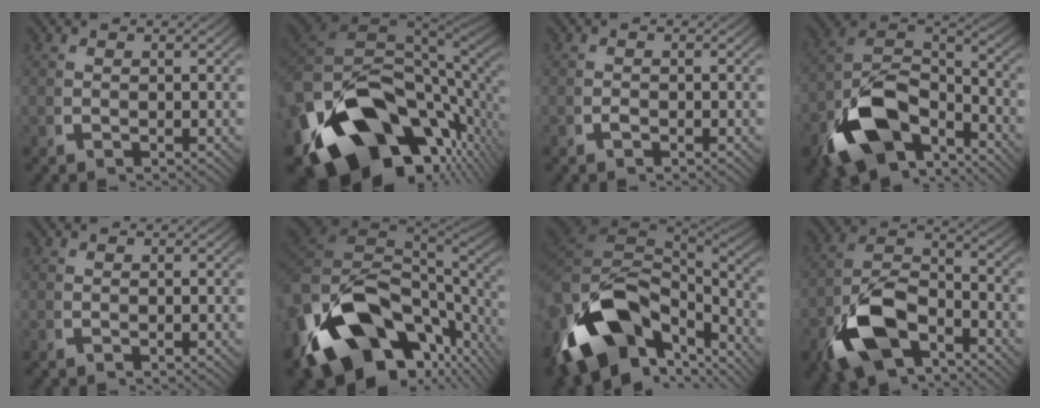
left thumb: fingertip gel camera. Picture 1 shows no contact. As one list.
[{"total": 26.6, "force": [-4.0, 17.3, 19.8], "torque": [-0.355, -0.064, -0.037]}, {"total": 0.5, "force": [-0.4, 0.2, 0.2], "torque": [-0.005, -0.001, -0.010]}, {"total": 14.1, "force": [-3.9, 9.1, 10.1], "torque": [-0.228, -0.058, -0.046]}, {"total": 0.0}, {"total": 21.7, "force": [-4.4, 14.2, 15.8], "torque": [-0.303, -0.061, -0.036]}, {"total": 19.3, "force": [-2.6, 12.4, 14.6], "torque": [-0.278, -0.042, -0.021]}, {"total": 11.8, "force": [-4.1, 7.8, 7.9], "torque": [-0.174, -0.042, -0.058]}]